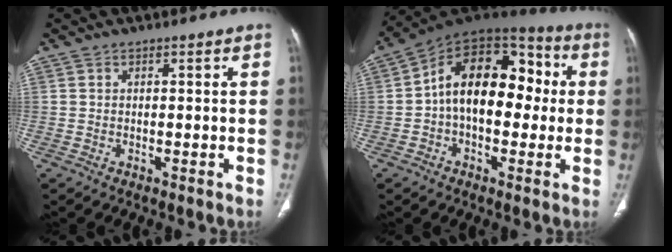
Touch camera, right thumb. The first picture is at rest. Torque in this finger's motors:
{"motor_torque": [-0.66, 1.50, 0.74, 0.13, 0.36]}